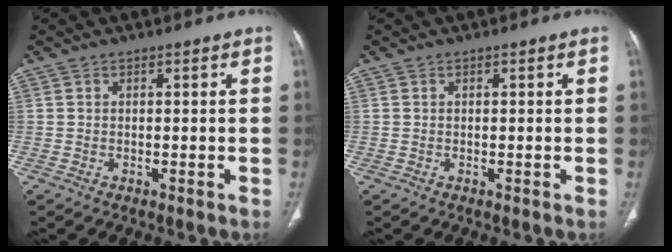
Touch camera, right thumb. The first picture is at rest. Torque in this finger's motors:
{"motor_torque": [-0.08, 0.11, -0.21, 0.17, 0.00]}